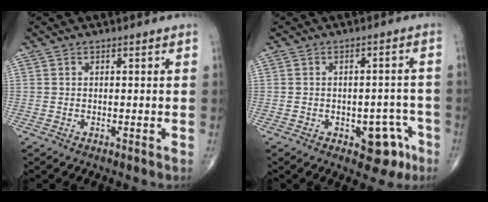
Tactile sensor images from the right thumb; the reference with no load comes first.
{"total": 7.2, "force": [-3.4, 4.0, 4.9], "torque": [-0.029, 0.028, -0.037]}